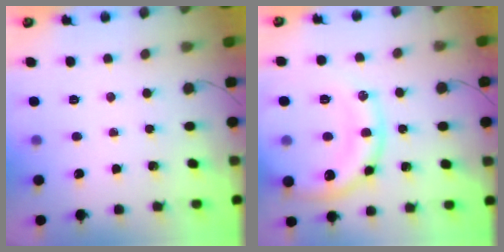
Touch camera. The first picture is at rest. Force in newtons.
{"total": 15.7, "press": 15.6, "slide": 1.8}